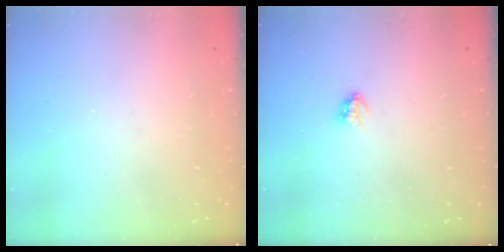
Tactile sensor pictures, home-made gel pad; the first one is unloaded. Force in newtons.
{"total": 2.9, "press": 2.9, "slide": 0.3}